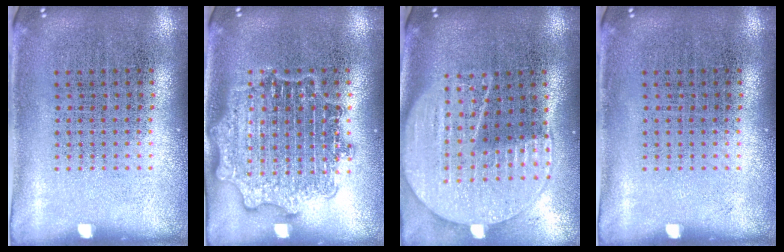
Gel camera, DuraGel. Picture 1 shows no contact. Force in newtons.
{"total": 3.0, "press": 3.0, "slide": 0.5}
{"total": 2.0, "press": 1.9, "slide": 0.8}
{"total": 0.0}